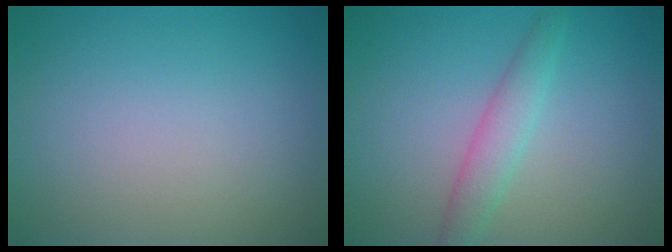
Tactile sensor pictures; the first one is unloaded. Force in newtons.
{"total": 2.4, "press": 2.4, "slide": 0.1}